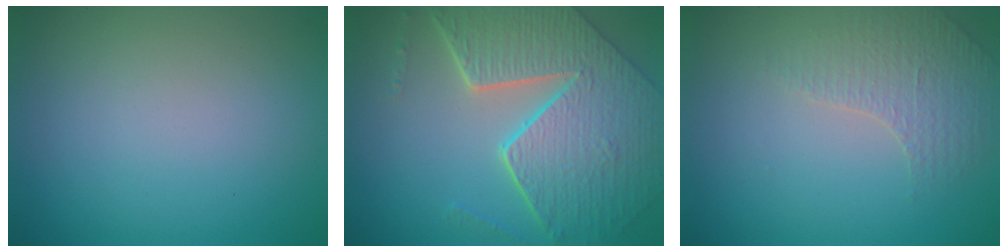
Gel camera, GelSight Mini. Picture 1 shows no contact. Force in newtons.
{"total": 8.8, "press": 6.3, "slide": 6.2}
{"total": 1.5, "press": 1.2, "slide": 0.8}